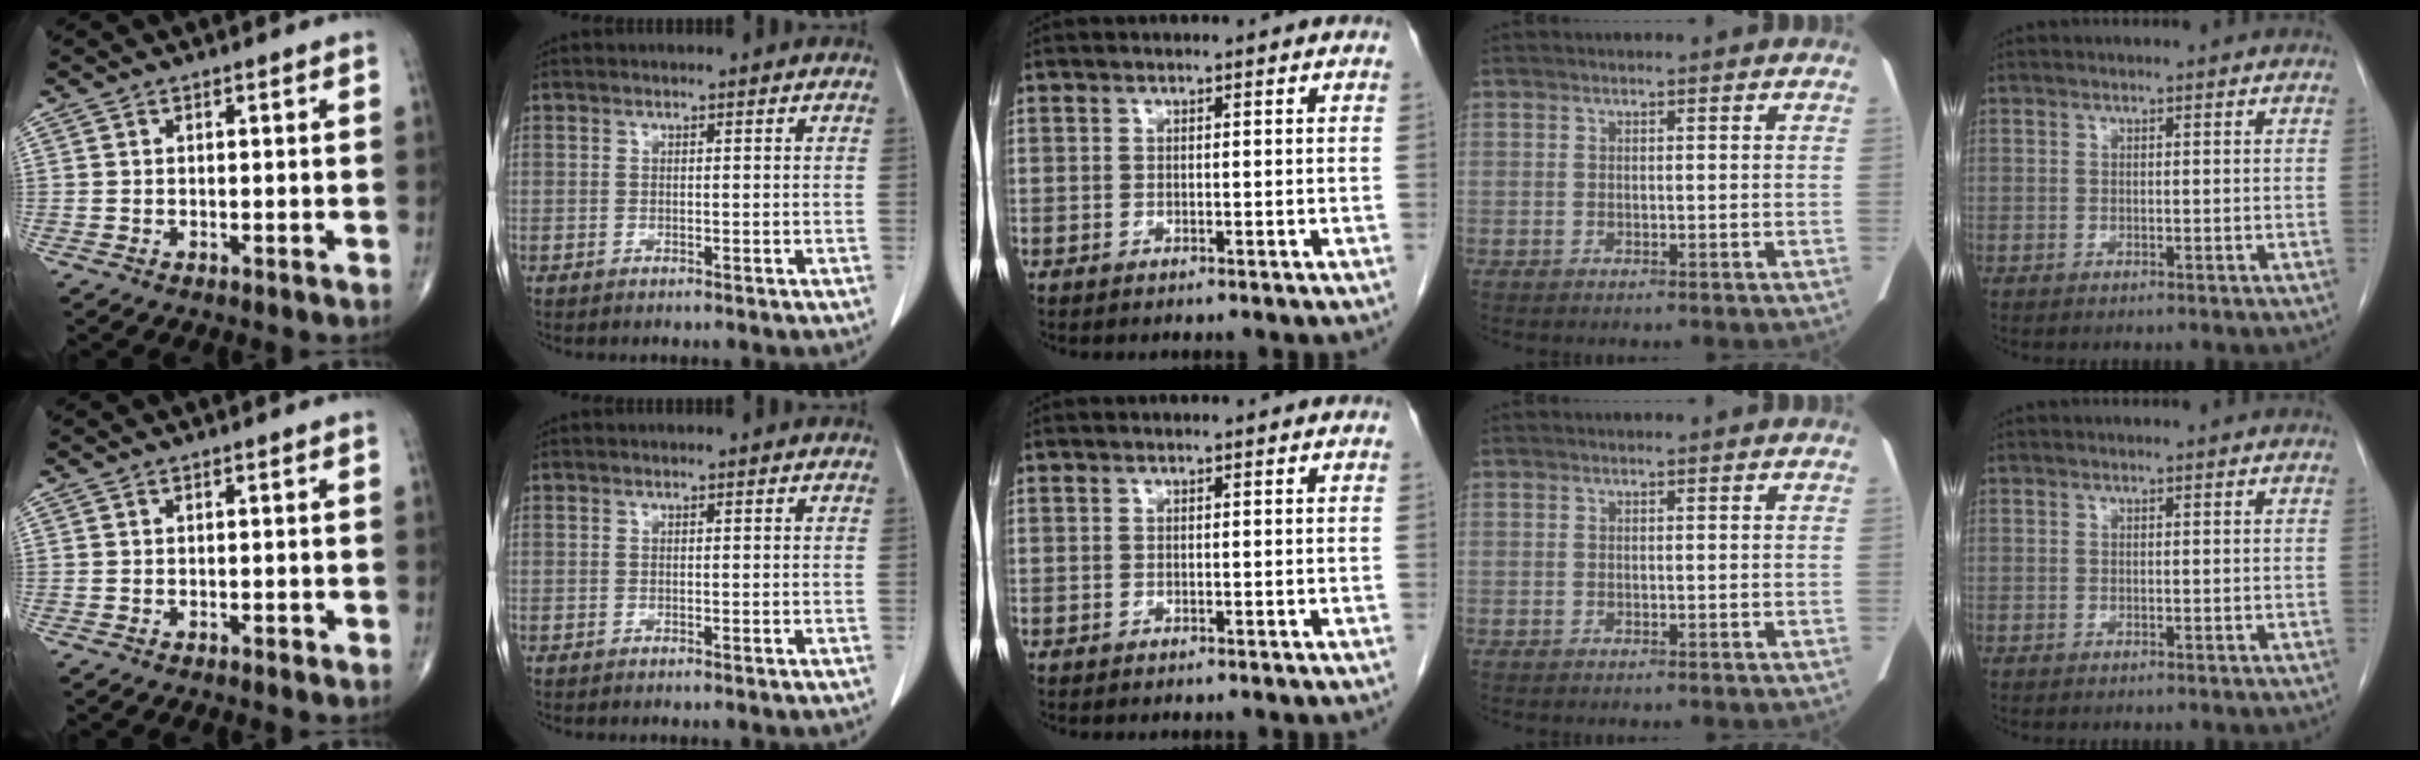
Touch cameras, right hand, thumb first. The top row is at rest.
{"thumb": {"total": 0.6, "force": [-0.3, 0.3, 0.4], "torque": [-0.001, 0.001, -0.007]}}